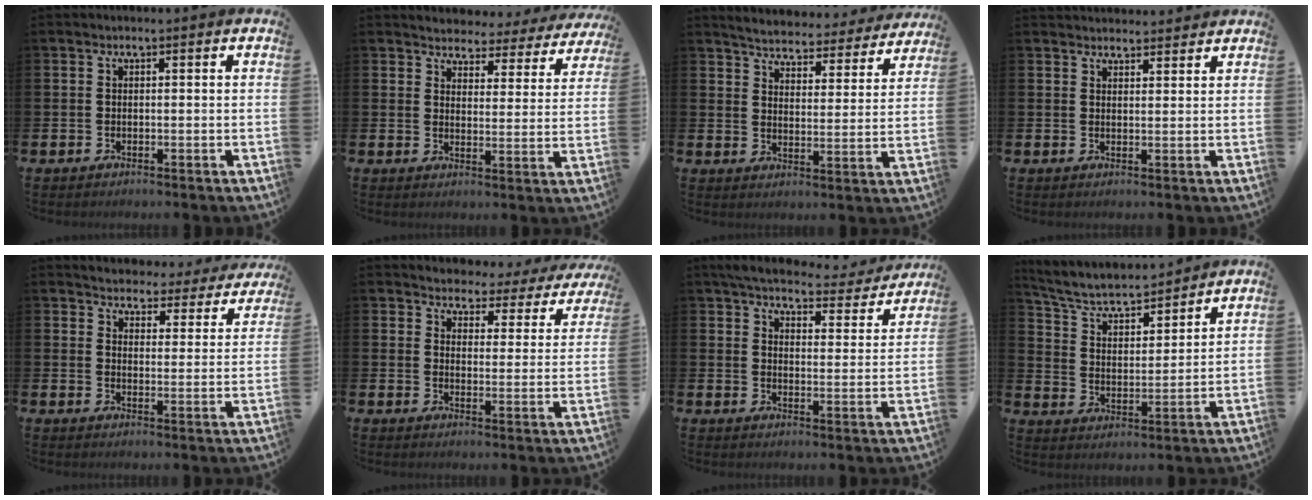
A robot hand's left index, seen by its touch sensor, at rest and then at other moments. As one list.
[{"total": 3.2, "force": [3.1, 0.8, -0.1], "torque": [-0.012, -0.034, 0.046]}, {"total": 4.8, "force": [4.7, 0.4, 0.7], "torque": [-0.029, -0.040, 0.076]}, {"total": 2.7, "force": [2.6, 0.6, -0.1], "torque": [0.010, -0.017, 0.045]}, {"total": 3.8, "force": [3.7, 0.8, -0.2], "torque": [-0.013, -0.036, 0.058]}, {"total": 2.9, "force": [2.7, 1.0, -0.1], "torque": [-0.011, -0.036, 0.038]}, {"total": 5.2, "force": [4.7, 1.2, 1.6], "torque": [-0.046, -0.033, 0.077]}, {"total": 6.1, "force": [5.6, 1.5, 1.9], "torque": [-0.067, -0.044, 0.090]}]